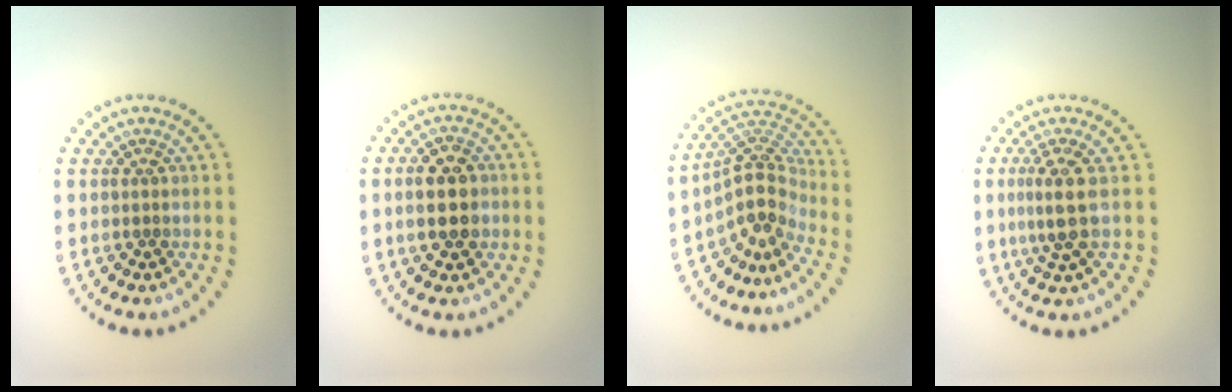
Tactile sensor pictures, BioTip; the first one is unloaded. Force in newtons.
{"total": 3.8, "press": 3.8, "slide": 0.4}
{"total": 4.1, "press": 2.9, "slide": 2.9}
{"total": 2.8, "press": 2.4, "slide": 1.4}